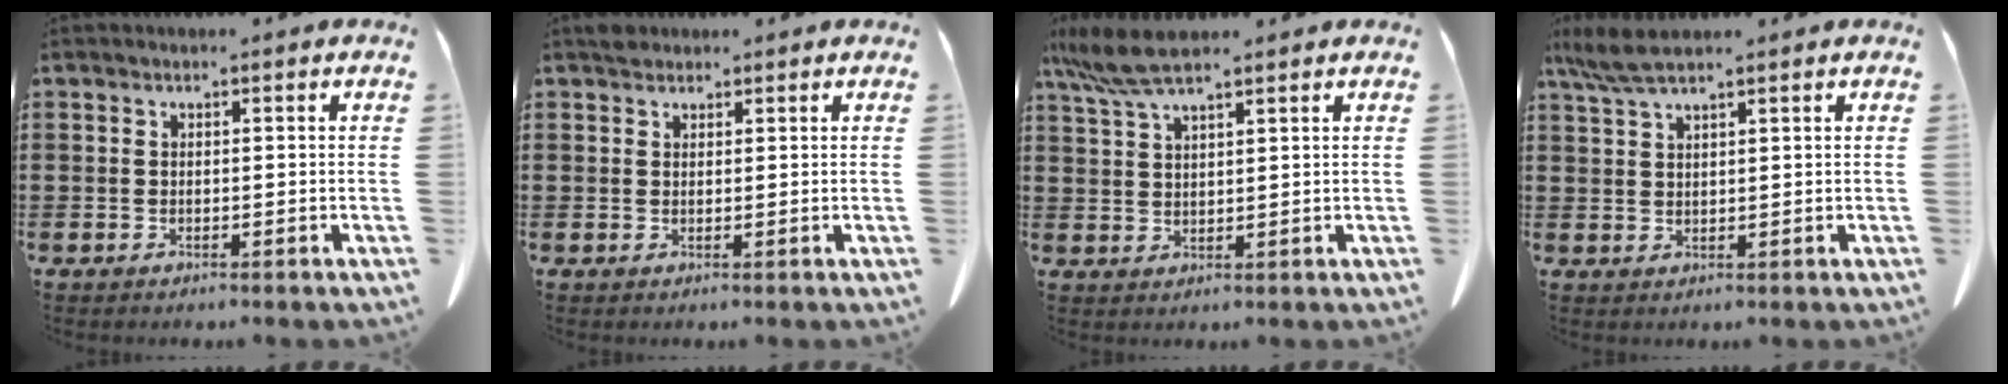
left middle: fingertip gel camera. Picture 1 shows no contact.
{"total": 1.7, "force": [1.4, 0.8, 0.3], "torque": [-0.003, 0.001, 0.026]}
{"total": 6.3, "force": [4.8, 0.9, 3.9], "torque": [-0.095, -0.008, 0.086]}
{"total": 4.2, "force": [3.2, 0.5, 2.7], "torque": [-0.060, 0.000, 0.059]}